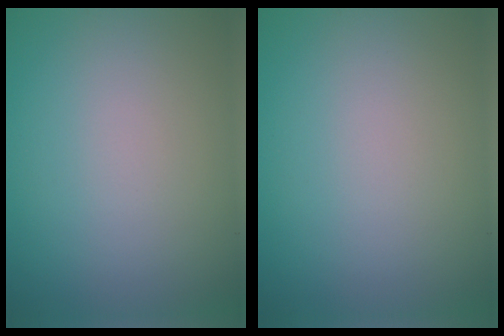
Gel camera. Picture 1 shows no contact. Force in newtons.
{"total": 0.0}